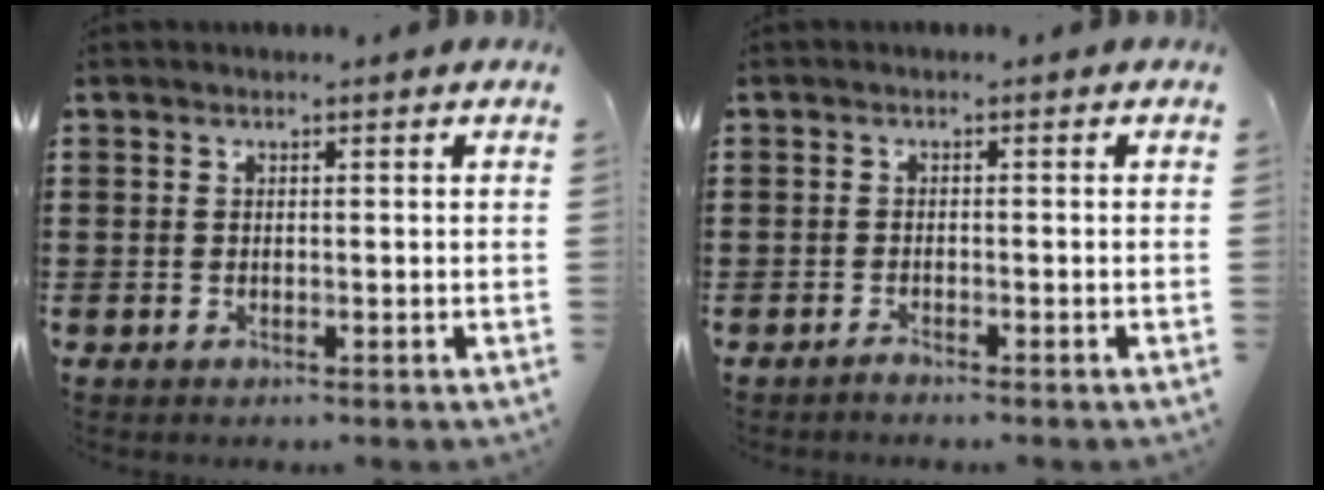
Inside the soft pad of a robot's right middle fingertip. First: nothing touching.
{"total": 0.8, "force": [-0.7, 0.0, 0.2], "torque": [-0.007, -0.003, -0.014]}